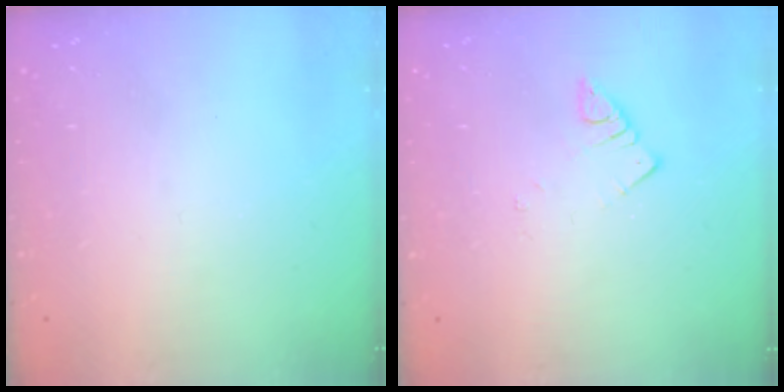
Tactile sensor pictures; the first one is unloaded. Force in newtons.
{"total": 2.5, "press": 2.5, "slide": 0.3}